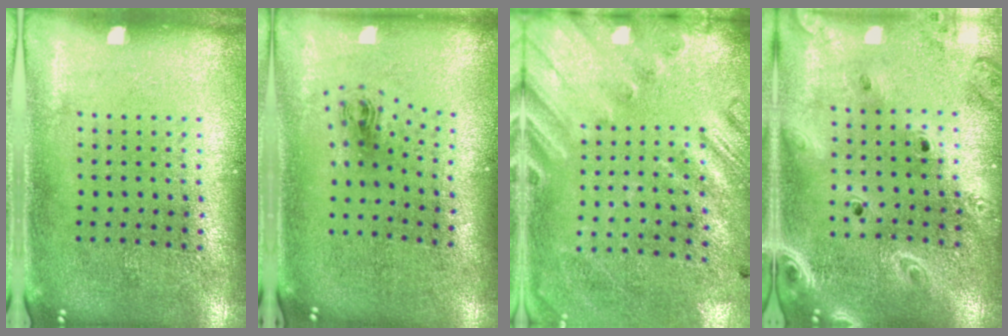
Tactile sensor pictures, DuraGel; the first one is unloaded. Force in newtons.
{"total": 0.8, "press": 0.4, "slide": 0.8}
{"total": 2.6, "press": 1.8, "slide": 1.8}
{"total": 2.4, "press": 2.1, "slide": 1.2}